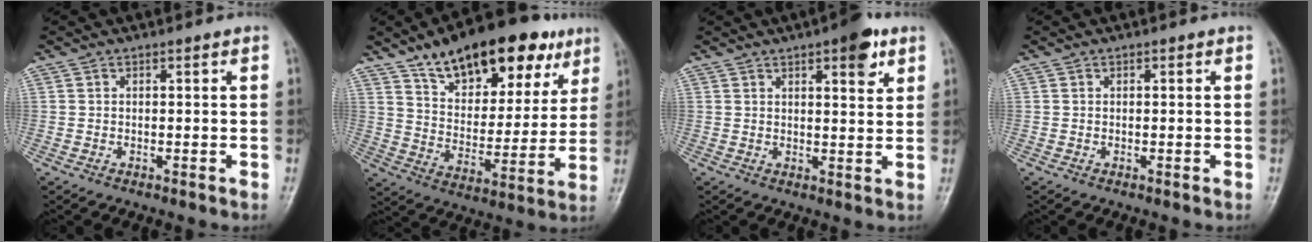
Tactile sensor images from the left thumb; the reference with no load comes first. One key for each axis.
{"total": 23.0, "fx": 14.2, "fy": 11.0, "fz": 14.4, "tx": -0.175, "ty": -0.034, "tz": 0.227}
{"total": 6.6, "fx": 3.7, "fy": 2.2, "fz": 5.1, "tx": -0.053, "ty": -0.014, "tz": 0.044}
{"total": 0.0}